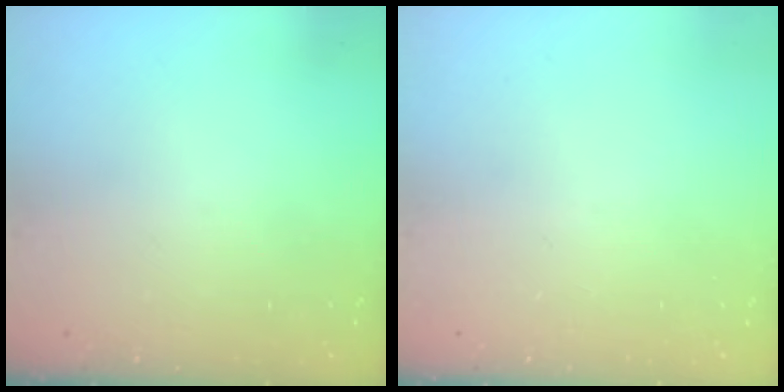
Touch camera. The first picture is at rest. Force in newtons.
{"total": 0.0}